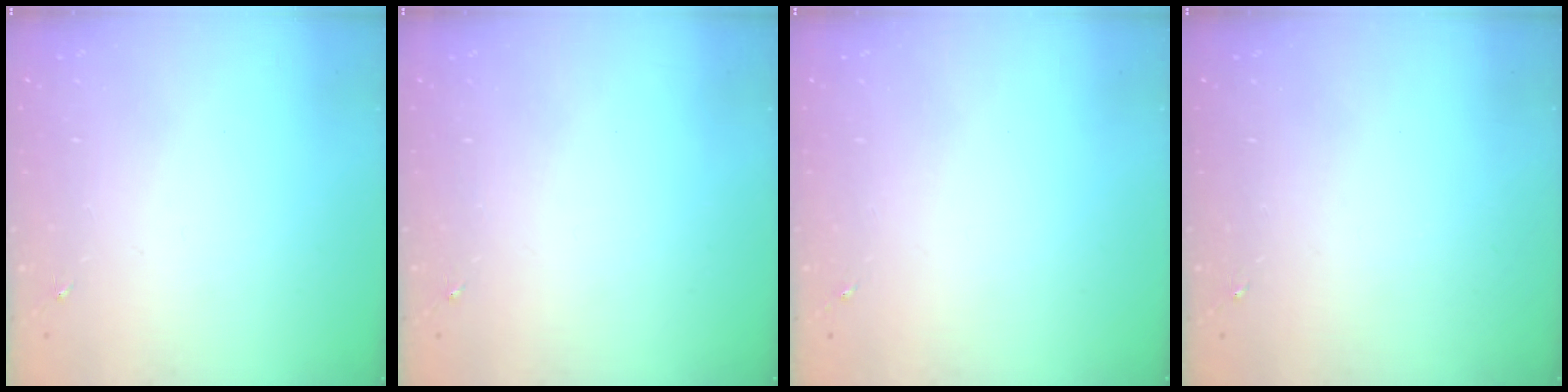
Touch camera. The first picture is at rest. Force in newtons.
{"total": 0.0}
{"total": 0.0}
{"total": 0.0}